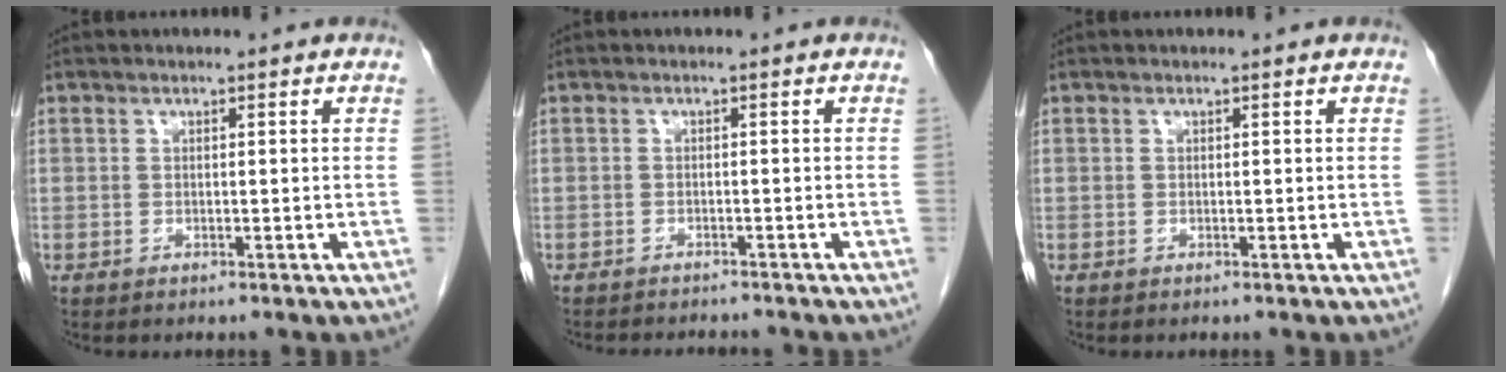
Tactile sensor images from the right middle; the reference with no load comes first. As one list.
[{"total": 5.1, "force": [-4.8, 0.8, 1.4], "torque": [-0.017, -0.007, -0.064]}, {"total": 0.0}]